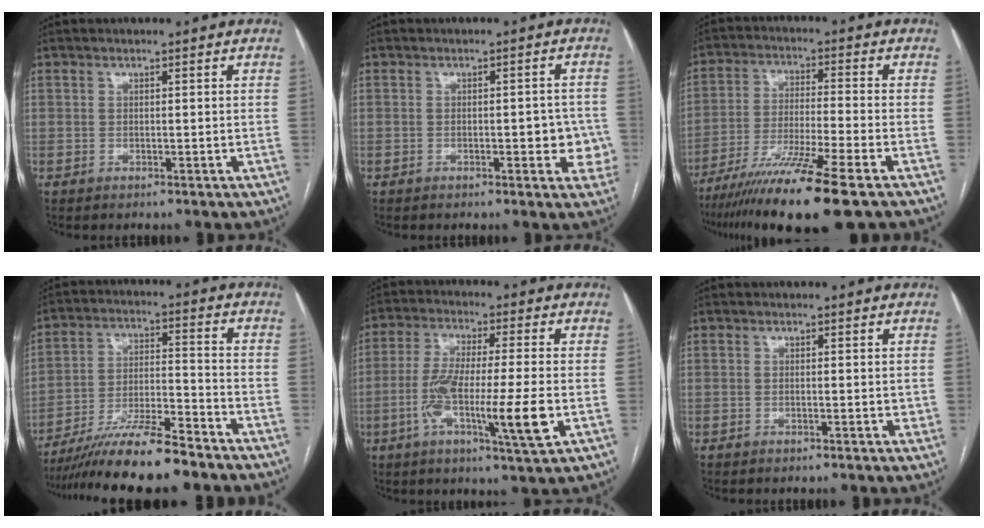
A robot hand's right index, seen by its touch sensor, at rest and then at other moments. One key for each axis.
{"total": 4.9, "fx": -1.3, "fy": 1.8, "fz": 4.3, "tx": -0.042, "ty": 0.013, "tz": -0.015}
{"total": 14.7, "fx": -10.2, "fy": -0.9, "fz": 10.6, "tx": -0.196, "ty": -0.046, "tz": -0.175}
{"total": 14.1, "fx": -11.7, "fy": 1.1, "fz": 7.7, "tx": -0.135, "ty": -0.009, "tz": -0.202}
{"total": 13.2, "fx": -3.4, "fy": 0.7, "fz": 12.8, "tx": -0.236, "ty": -0.011, "tz": -0.065}
{"total": 0.8, "fx": -0.1, "fy": 0.3, "fz": 0.7, "tx": -0.010, "ty": 0.001, "tz": -0.003}